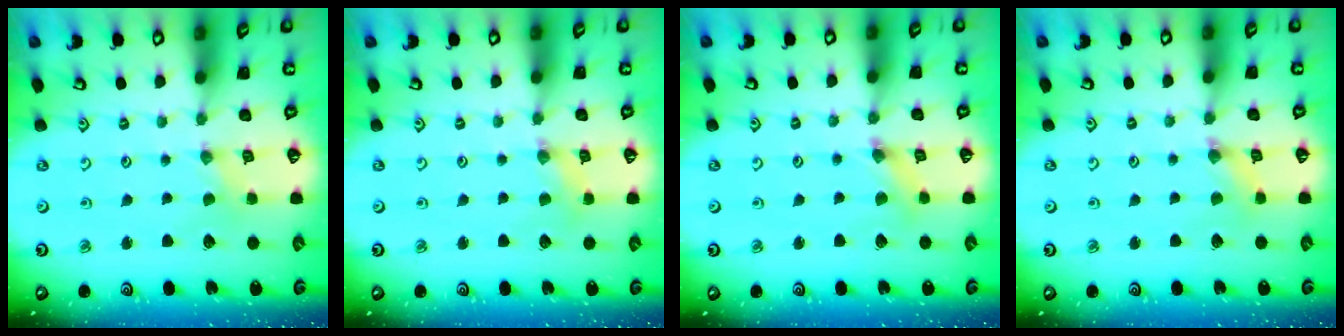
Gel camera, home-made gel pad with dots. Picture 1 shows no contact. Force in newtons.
{"total": 2.4, "press": 2.4, "slide": 0.2}
{"total": 3.4, "press": 3.4, "slide": 0.3}
{"total": 1.5, "press": 1.5, "slide": 0.3}